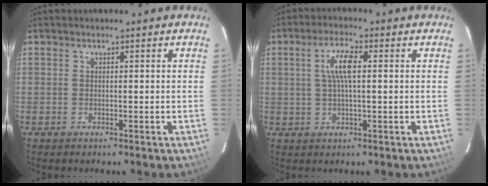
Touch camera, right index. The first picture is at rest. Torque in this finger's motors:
{"motor_torque": [0.34, -0.12, 0.27, 0.11]}